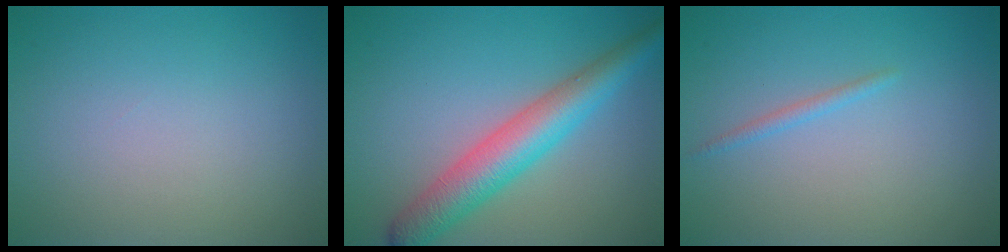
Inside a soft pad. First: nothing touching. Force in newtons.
{"total": 5.7, "press": 5.7, "slide": 0.1}
{"total": 0.8, "press": 0.8, "slide": 0.1}